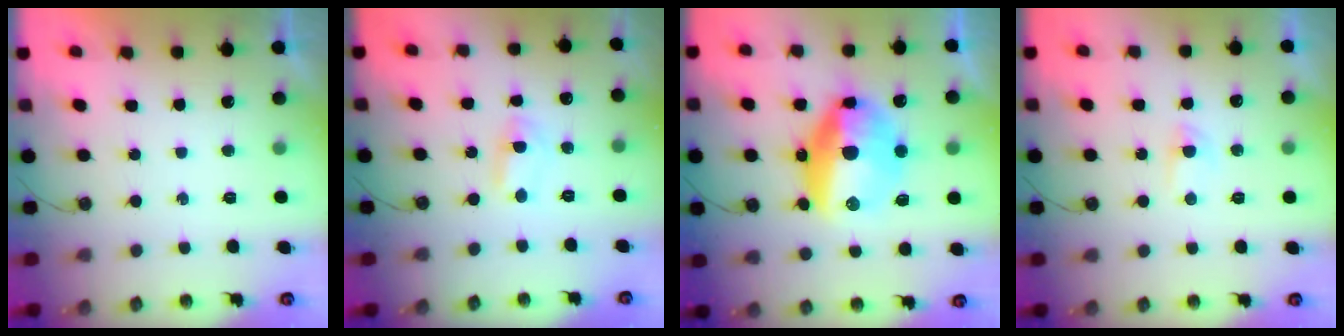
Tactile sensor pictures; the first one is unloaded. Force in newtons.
{"total": 1.1, "press": 0.9, "slide": 0.6}
{"total": 18.7, "press": 18.0, "slide": 5.2}
{"total": 3.8, "press": 3.7, "slide": 0.6}